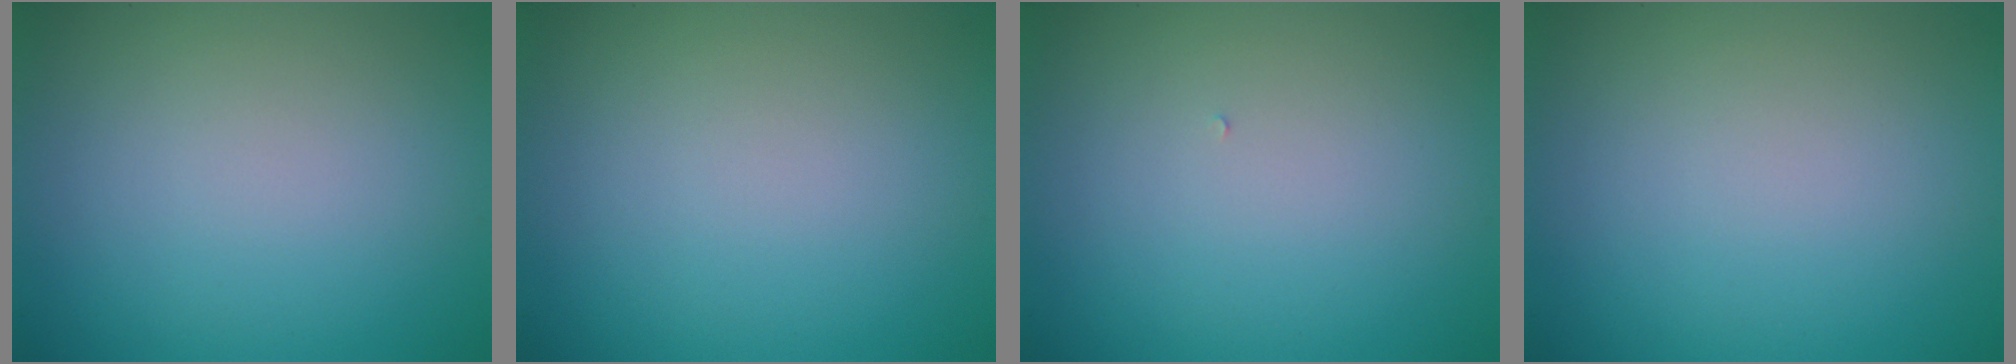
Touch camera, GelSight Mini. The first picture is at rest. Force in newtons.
{"total": 0.0}
{"total": 0.0}
{"total": 0.0}